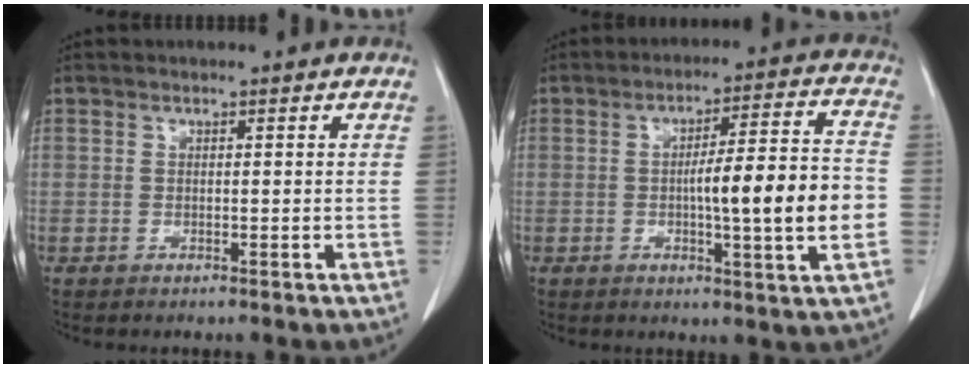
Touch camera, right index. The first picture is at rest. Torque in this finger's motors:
{"motor_torque": [1.66, -0.34, 0.45, 0.18]}